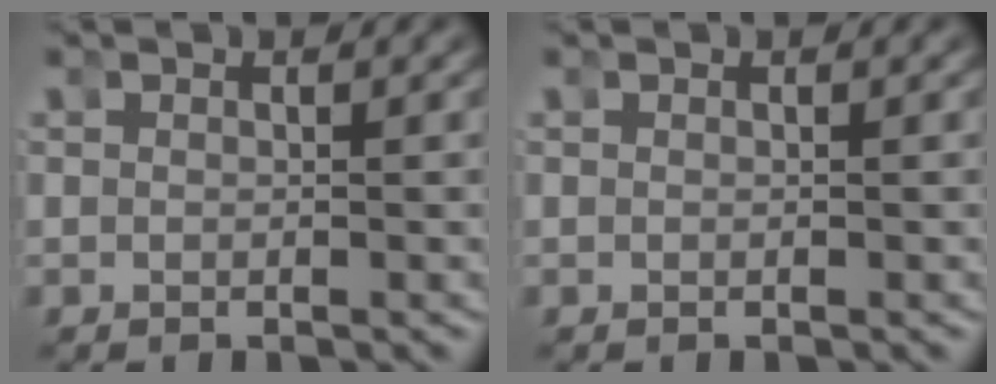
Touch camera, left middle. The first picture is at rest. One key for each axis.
{"total": 0.0}